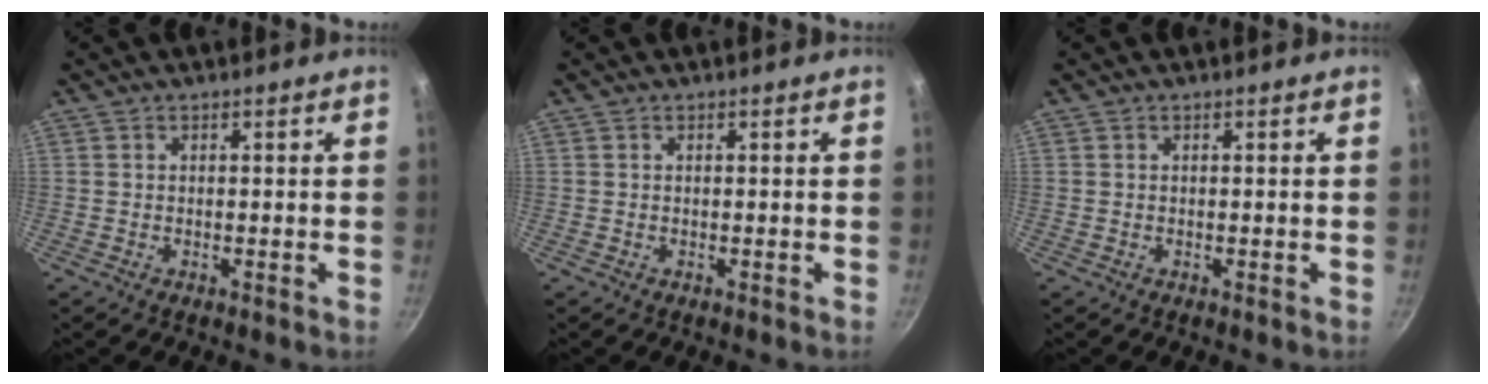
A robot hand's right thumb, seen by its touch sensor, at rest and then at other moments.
{"total": 0.0}
{"total": 0.0}